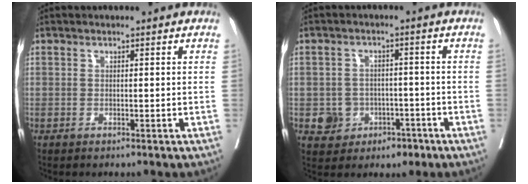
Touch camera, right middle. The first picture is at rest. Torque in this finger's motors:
{"motor_torque": [0.38, -0.40, 0.14, 0.02]}